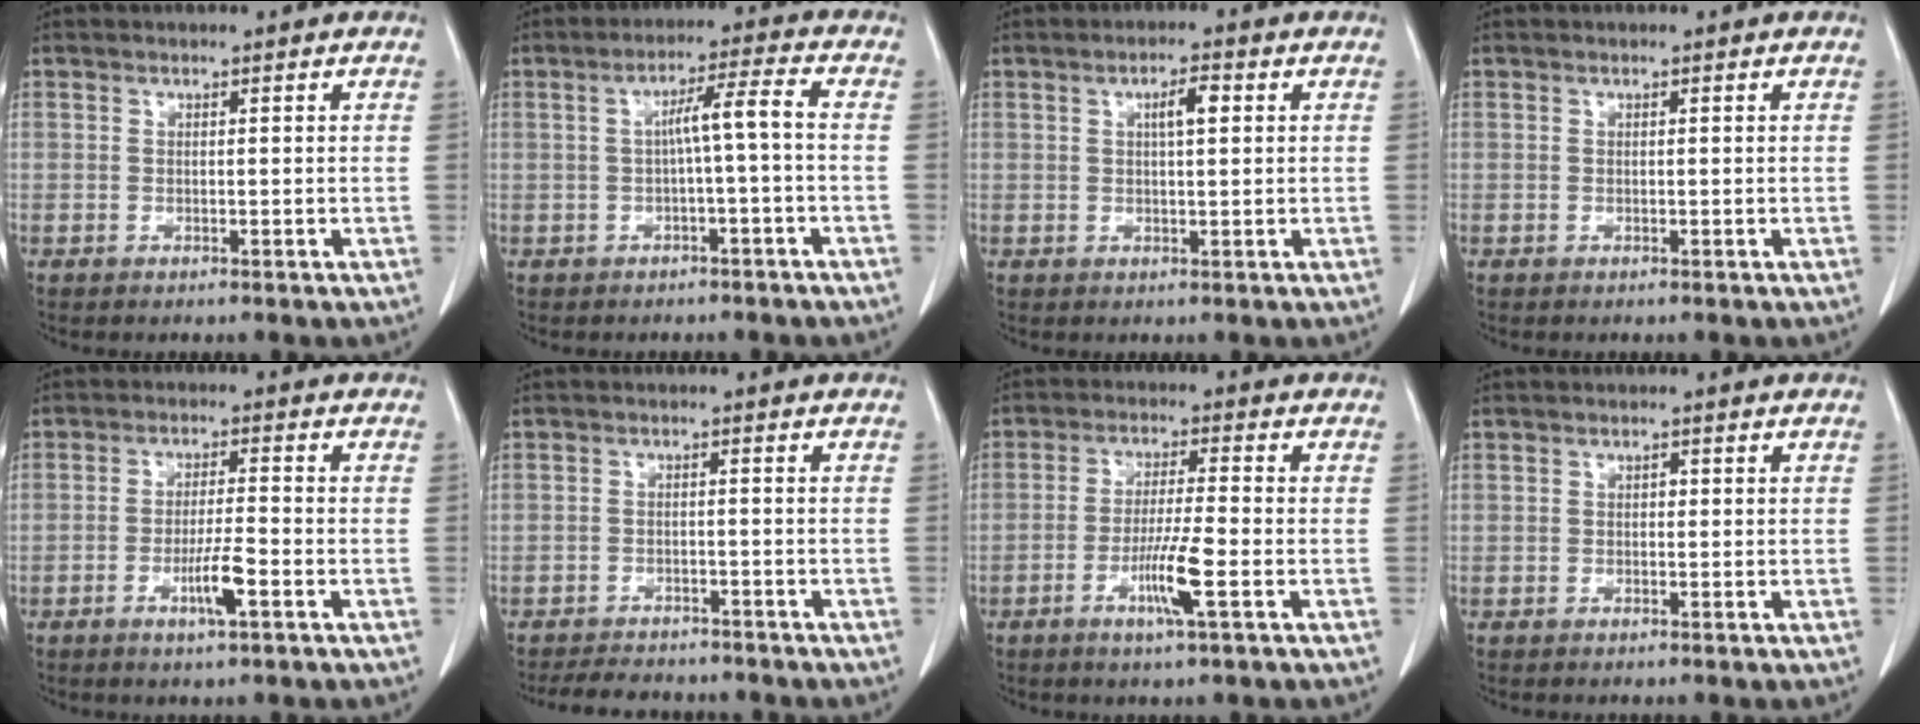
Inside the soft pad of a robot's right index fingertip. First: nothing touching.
{"total": 5.0, "force": [-0.6, -0.3, 5.0], "torque": [-0.081, 0.019, -0.009]}
{"total": 3.2, "force": [0.9, 0.5, 3.1], "torque": [-0.053, 0.004, 0.014]}
{"total": 0.0}
{"total": 5.0, "force": [-2.2, 0.2, 4.5], "torque": [-0.084, -0.006, -0.041]}
{"total": 6.9, "force": [-6.1, 2.1, 2.3], "torque": [-0.032, -0.006, -0.085]}
{"total": 6.7, "force": [-2.6, -0.3, 6.2], "torque": [-0.119, -0.011, -0.050]}
{"total": 0.6, "force": [0.0, 0.4, 0.4], "torque": [-0.004, 0.002, -0.002]}